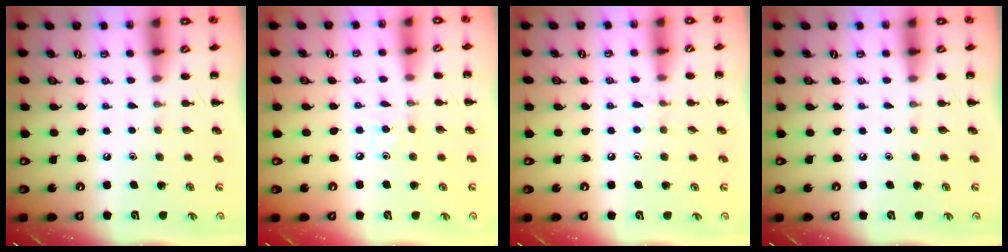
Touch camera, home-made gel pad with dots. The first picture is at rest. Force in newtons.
{"total": 3.4, "press": 3.2, "slide": 1.2}
{"total": 5.2, "press": 4.8, "slide": 2.0}
{"total": 0.0}